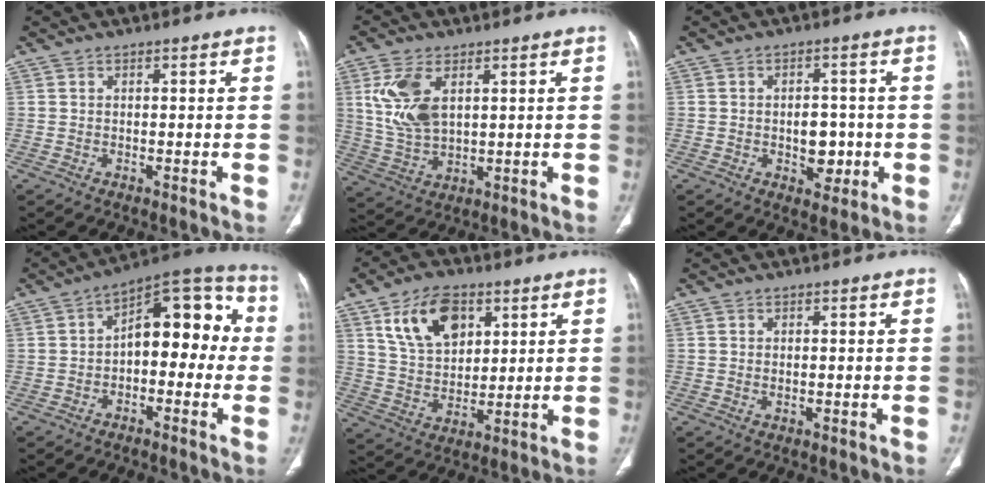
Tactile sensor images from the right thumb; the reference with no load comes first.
{"total": 10.2, "force": [3.4, 5.6, 7.8], "torque": [-0.164, -0.009, 0.076]}
{"total": 5.9, "force": [-1.3, 4.1, 4.1], "torque": [-0.027, 0.010, -0.012]}
{"total": 14.7, "force": [-0.1, 8.2, 12.1], "torque": [-0.119, 0.053, -0.016]}
{"total": 13.1, "force": [6.1, 8.2, 8.2], "torque": [-0.116, -0.022, 0.119]}
{"total": 0.5, "force": [0.1, 0.2, 0.5], "torque": [-0.015, -0.004, 0.003]}